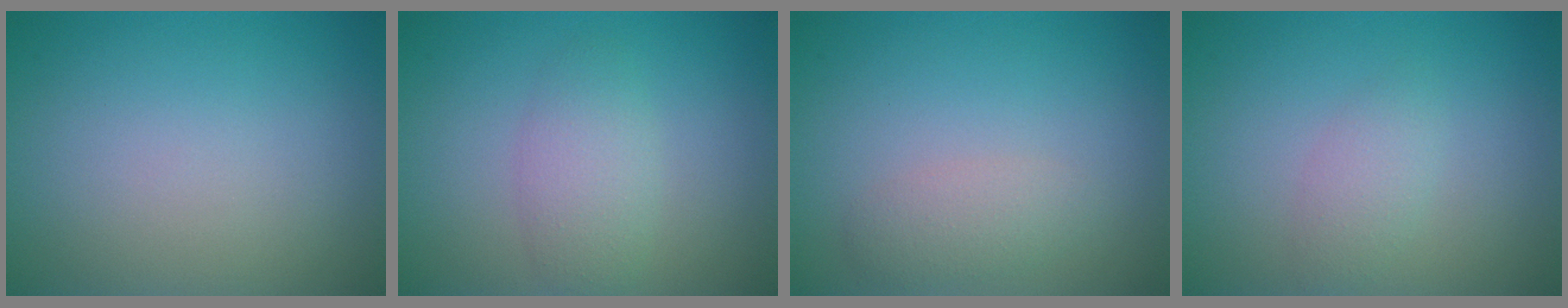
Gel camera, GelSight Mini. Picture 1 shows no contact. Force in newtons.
{"total": 2.7, "press": 2.7, "slide": 0.1}
{"total": 1.7, "press": 1.7, "slide": 0.1}
{"total": 1.6, "press": 1.6, "slide": 0.1}